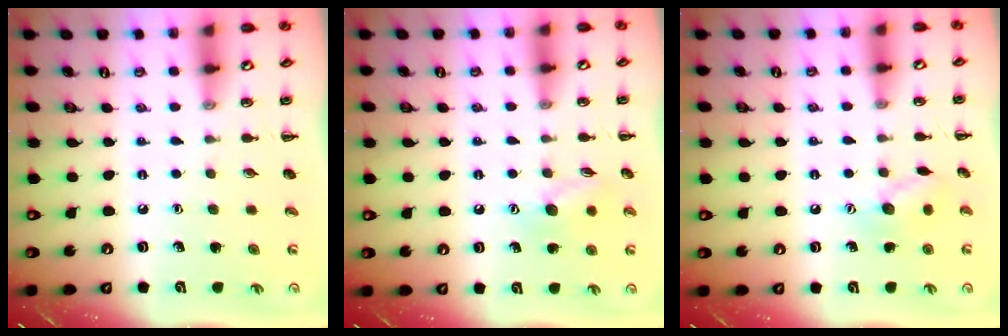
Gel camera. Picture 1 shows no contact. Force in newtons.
{"total": 8.5, "press": 8.5, "slide": 0.7}
{"total": 8.5, "press": 8.4, "slide": 0.9}